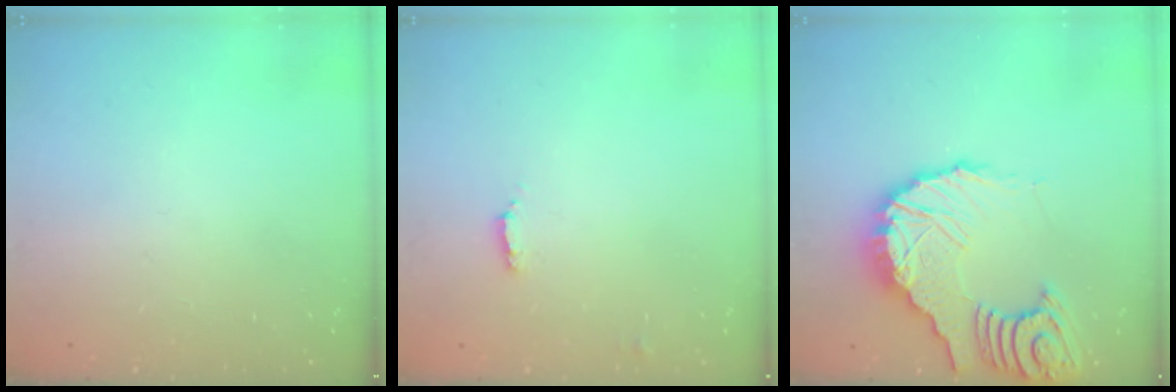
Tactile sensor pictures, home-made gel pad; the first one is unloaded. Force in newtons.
{"total": 1.4, "press": 1.4, "slide": 0.4}
{"total": 16.1, "press": 16.0, "slide": 1.8}